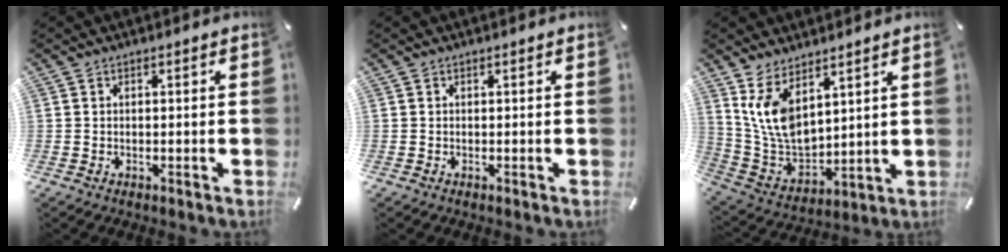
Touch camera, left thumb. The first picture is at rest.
{"total": 0.0}
{"total": 11.1, "force": [5.9, 6.3, 7.1], "torque": [-0.180, -0.035, 0.112]}